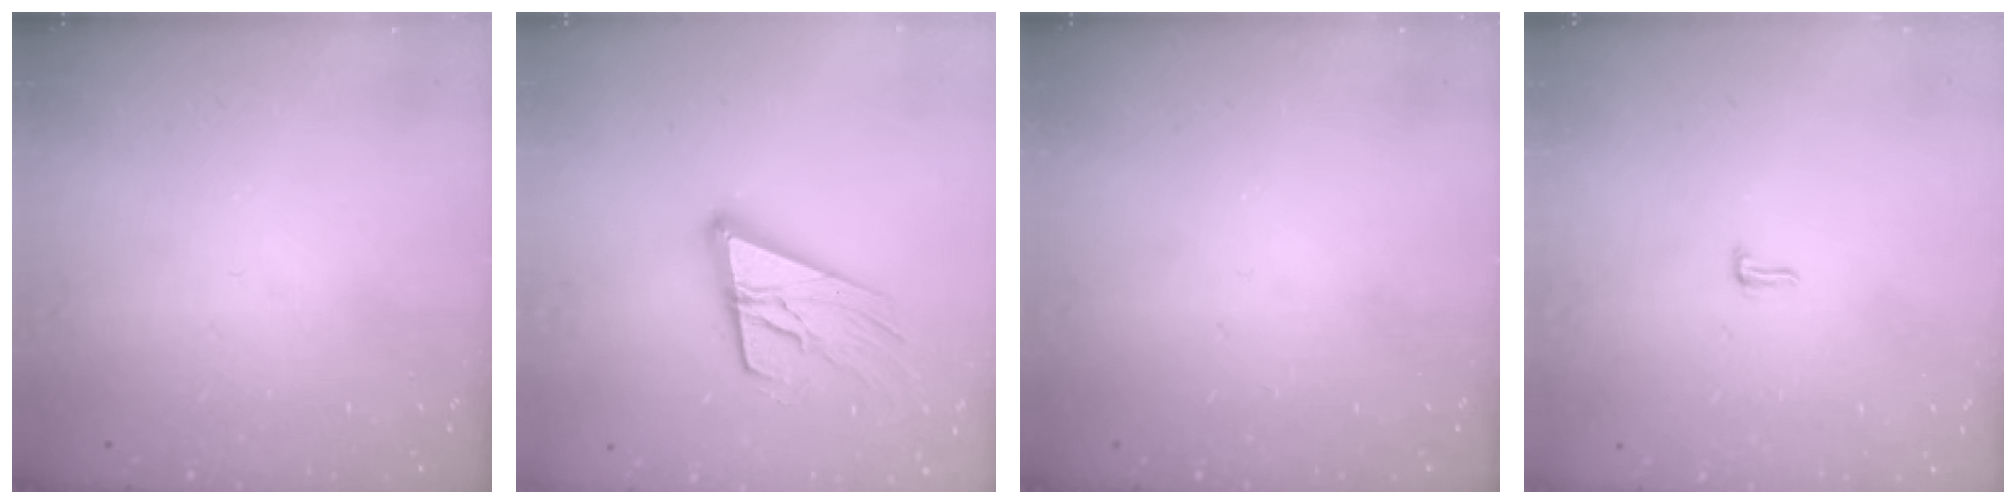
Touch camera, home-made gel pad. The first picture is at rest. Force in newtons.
{"total": 18.2, "press": 17.7, "slide": 4.2}
{"total": 0.0}
{"total": 3.7, "press": 3.3, "slide": 1.7}